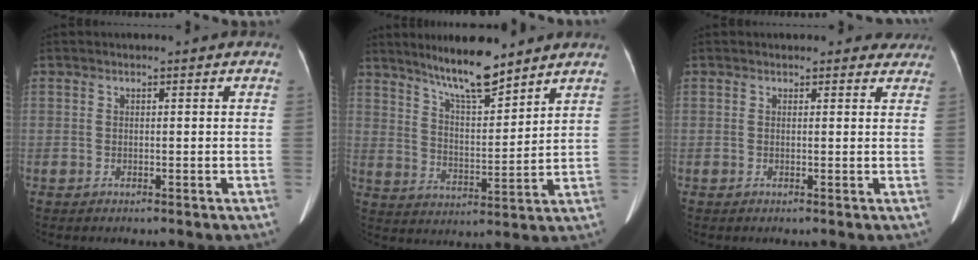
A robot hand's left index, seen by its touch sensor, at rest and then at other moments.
{"total": 10.5, "force": [8.6, 1.1, 5.9], "torque": [-0.105, -0.007, 0.155]}
{"total": 2.9, "force": [2.4, 1.5, 0.3], "torque": [0.008, -0.002, 0.011]}